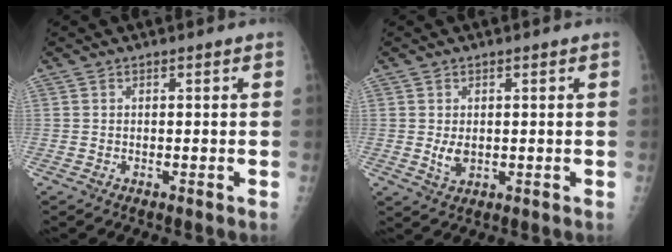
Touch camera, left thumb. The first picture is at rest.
{"total": 3.2, "force": [0.0, 2.1, 2.5], "torque": [-0.040, -0.008, 0.006]}